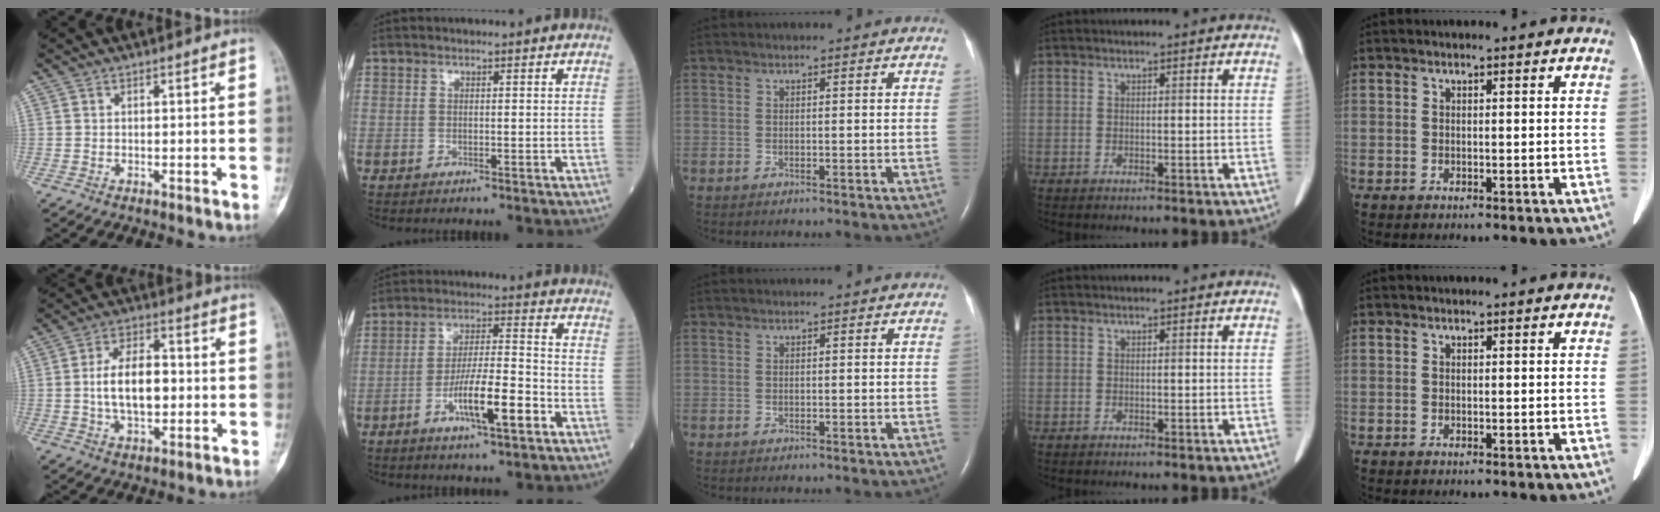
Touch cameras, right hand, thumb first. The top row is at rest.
{"thumb": {"total": 11.0, "force": [-0.3, 6.2, 9.0], "torque": [-0.143, 0.012, -0.005]}, "index": {"total": 9.9, "force": [-4.5, 1.4, 8.7], "torque": [-0.159, 0.000, -0.076]}}